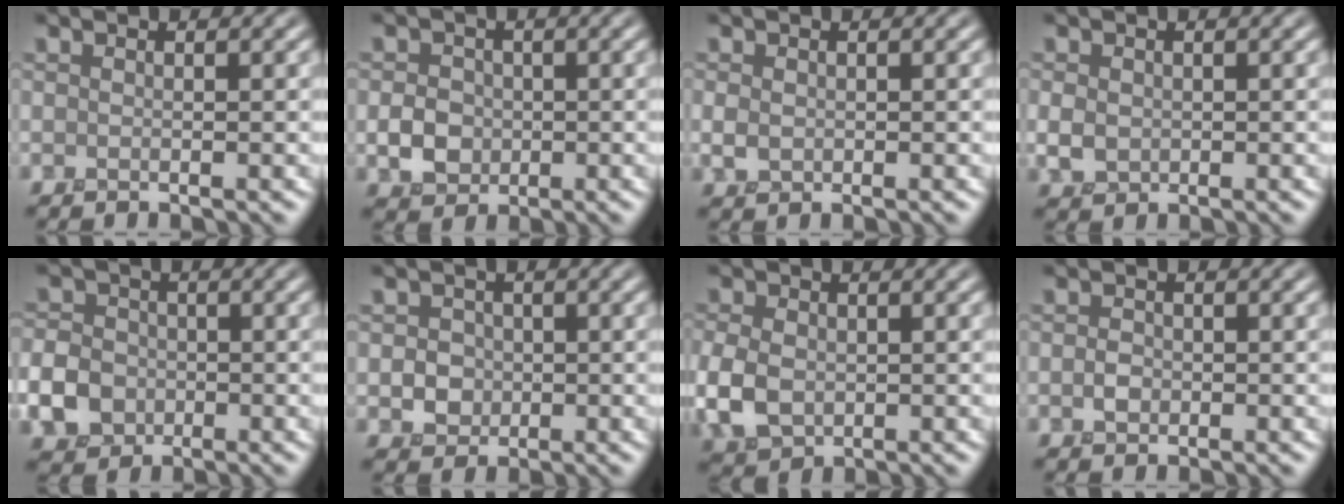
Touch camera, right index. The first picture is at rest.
{"total": 2.6, "force": [-0.4, 2.3, 1.1], "torque": [-0.020, 0.001, -0.010]}
{"total": 1.2, "force": [0.1, 1.0, 0.6], "torque": [-0.014, 0.000, 0.000]}
{"total": 1.8, "force": [0.0, 1.6, 0.9], "torque": [-0.022, -0.001, -0.001]}
{"total": 6.0, "force": [-1.8, 5.2, 2.5], "torque": [-0.052, -0.003, -0.059]}
{"total": 2.3, "force": [-0.1, 2.1, 0.9], "torque": [-0.007, -0.001, -0.004]}
{"total": 4.8, "force": [-0.5, 3.6, 3.1], "torque": [-0.082, -0.004, -0.012]}
{"total": 1.1, "force": [-0.2, 0.9, 0.5], "torque": [-0.010, 0.001, -0.009]}